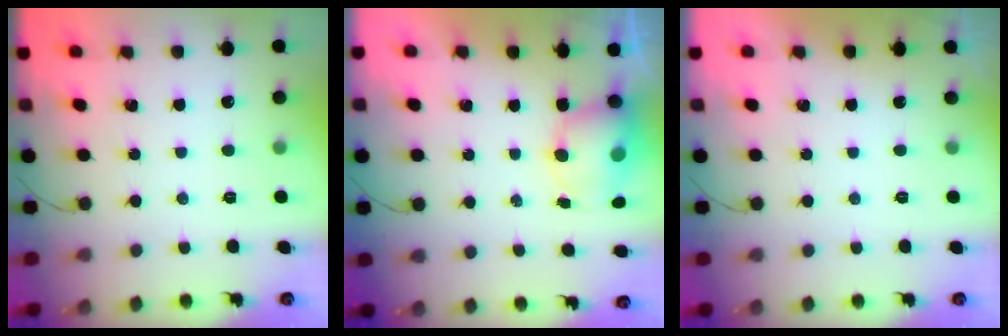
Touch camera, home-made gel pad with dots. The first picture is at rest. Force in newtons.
{"total": 6.7, "press": 6.7, "slide": 0.9}
{"total": 0.0}